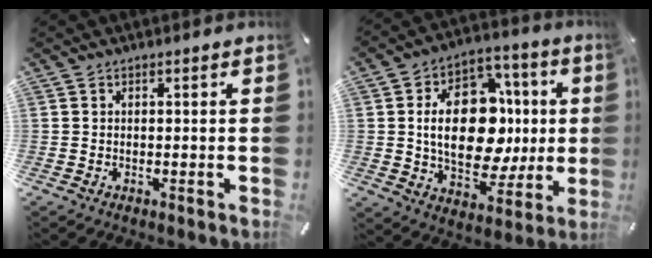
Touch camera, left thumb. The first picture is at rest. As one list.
[{"total": 20.7, "force": [0.8, 14.0, 15.3], "torque": [-0.261, -0.002, 0.017]}]